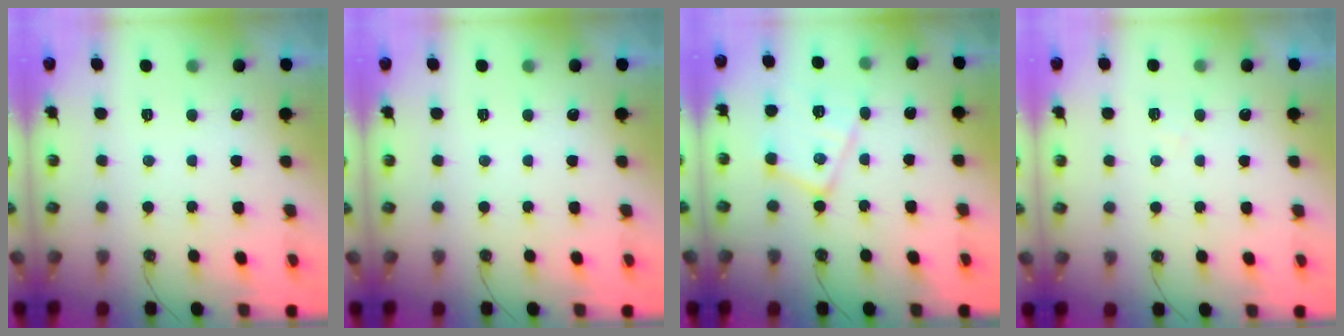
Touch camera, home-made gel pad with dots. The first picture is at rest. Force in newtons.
{"total": 0.0}
{"total": 14.6, "press": 14.6, "slide": 1.2}
{"total": 4.6, "press": 4.6, "slide": 0.7}